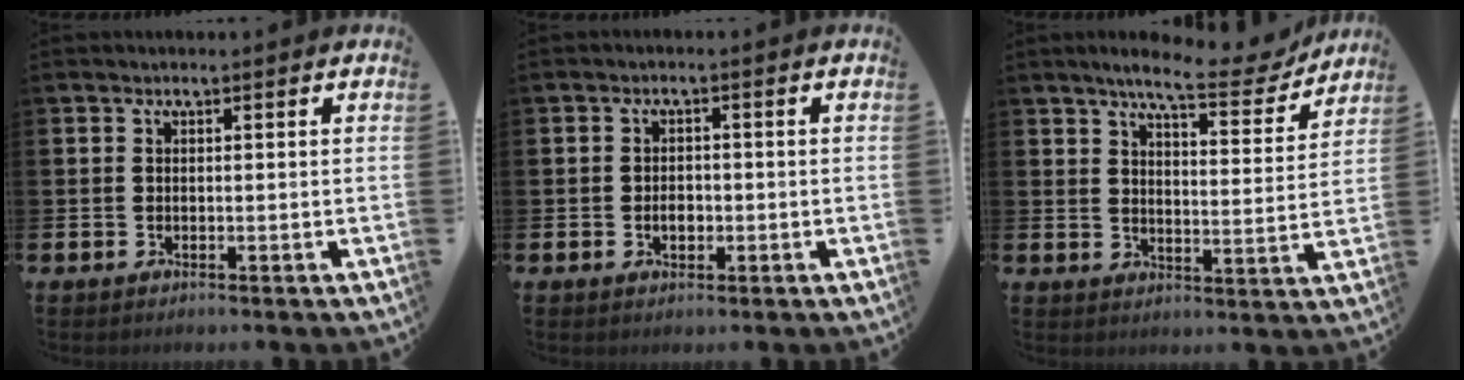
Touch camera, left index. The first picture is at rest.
{"total": 2.2, "force": [-0.5, 1.5, 1.5], "torque": [-0.012, -0.002, -0.015]}
{"total": 8.2, "force": [7.1, 1.4, 3.7], "torque": [-0.077, -0.036, 0.120]}